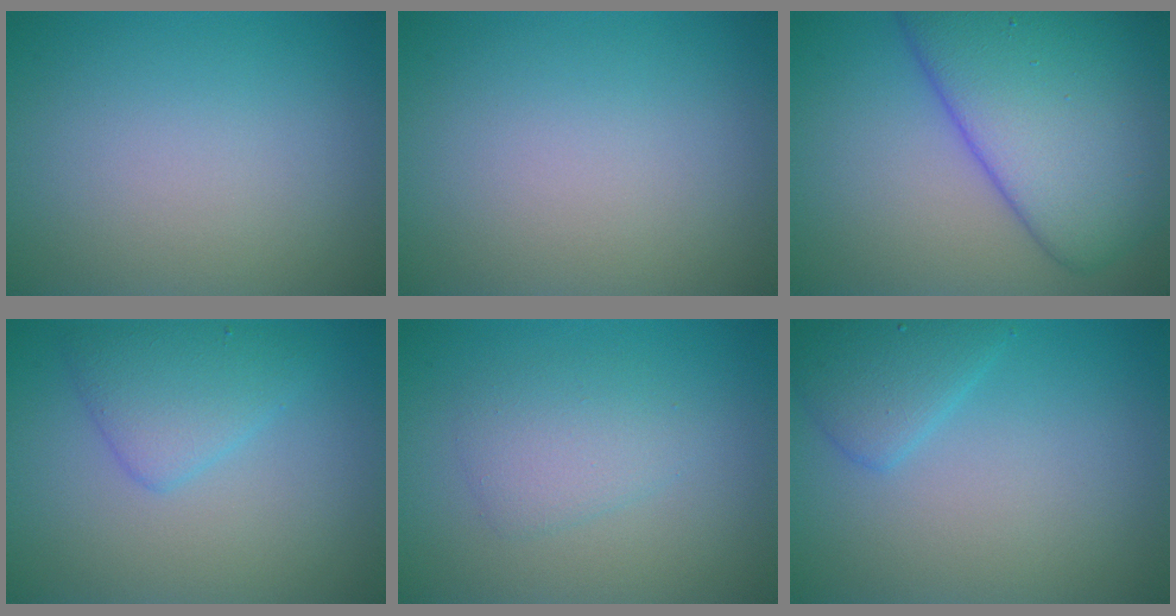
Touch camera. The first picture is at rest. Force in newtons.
{"total": 0.0}
{"total": 11.1, "press": 11.1, "slide": 0.5}
{"total": 3.1, "press": 3.1, "slide": 0.3}
{"total": 2.4, "press": 2.4, "slide": 0.0}
{"total": 2.6, "press": 2.6, "slide": 0.2}